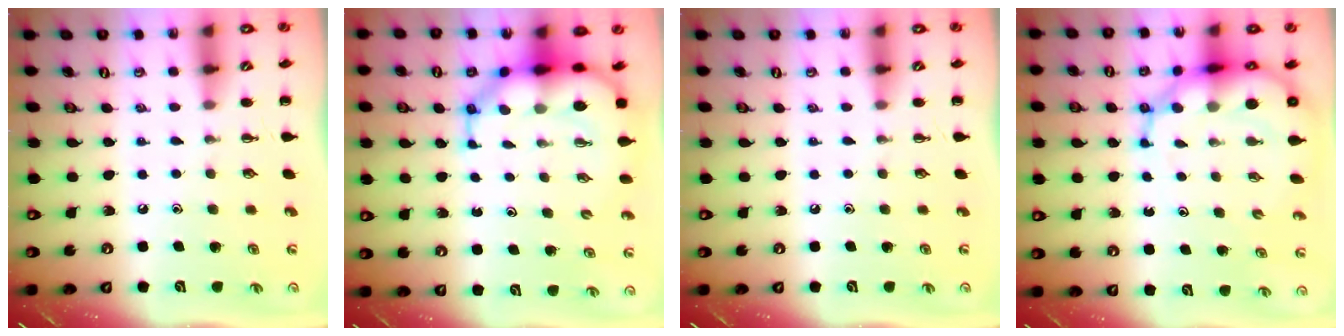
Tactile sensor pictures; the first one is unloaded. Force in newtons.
{"total": 10.0, "press": 9.6, "slide": 2.9}
{"total": 0.0}
{"total": 11.6, "press": 11.2, "slide": 3.2}